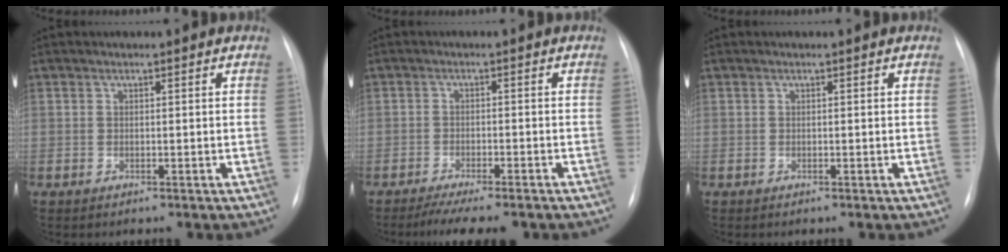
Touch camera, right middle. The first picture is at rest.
{"total": 7.6, "force": [-6.4, 1.3, 3.9], "torque": [-0.049, -0.009, -0.097]}
{"total": 0.0}